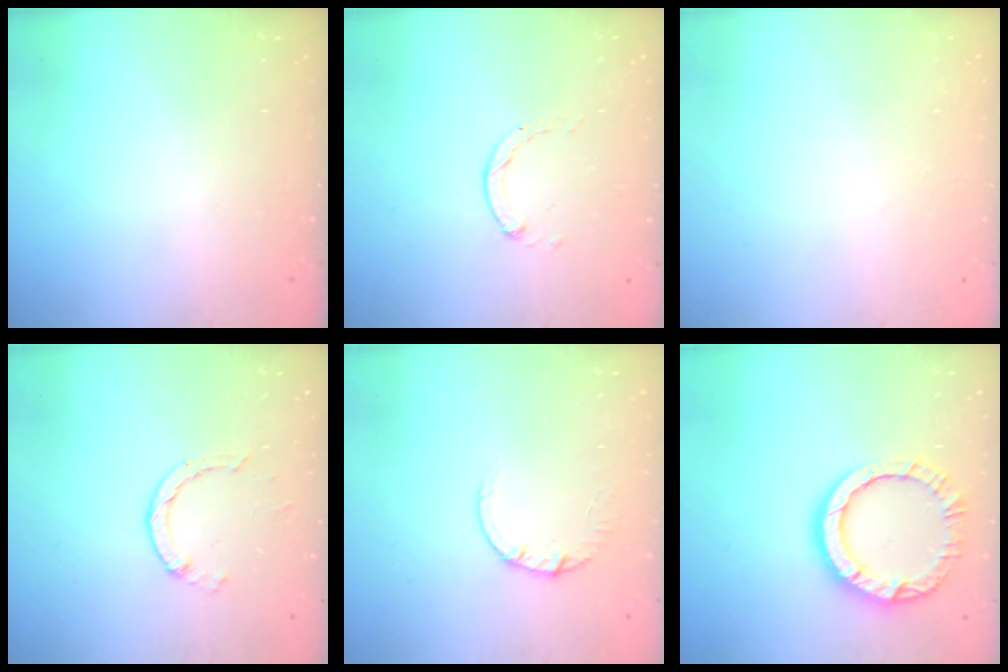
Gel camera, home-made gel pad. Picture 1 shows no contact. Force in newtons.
{"total": 0.7, "press": 0.6, "slide": 0.2}
{"total": 2.6, "press": 2.6, "slide": 0.2}
{"total": 1.4, "press": 1.4, "slide": 0.2}
{"total": 2.7, "press": 2.7, "slide": 0.4}
{"total": 11.7, "press": 11.7, "slide": 1.2}